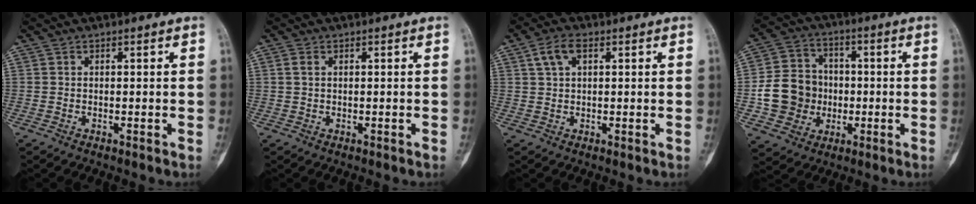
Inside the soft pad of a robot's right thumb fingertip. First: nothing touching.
{"total": 1.3, "force": [0.3, 0.8, 1.0], "torque": [-0.024, 0.001, 0.004]}
{"total": 4.3, "force": [1.7, 2.4, 3.2], "torque": [-0.061, 0.011, 0.032]}
{"total": 12.9, "force": [-1.6, 11.6, 5.3], "torque": [-0.071, 0.021, -0.028]}